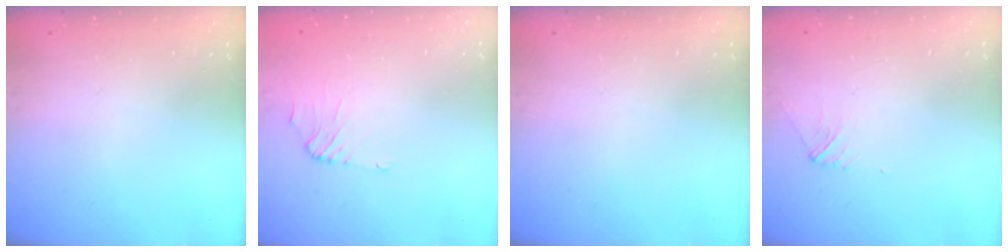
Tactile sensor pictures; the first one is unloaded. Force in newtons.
{"total": 0.5, "press": 0.3, "slide": 0.4}
{"total": 0.0}
{"total": 2.7, "press": 2.7, "slide": 0.5}